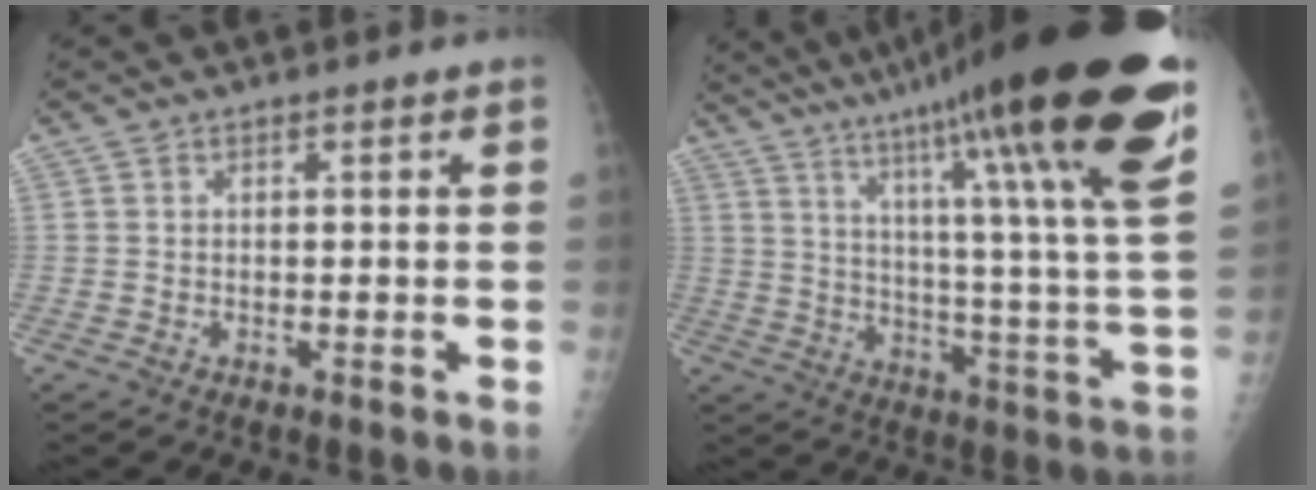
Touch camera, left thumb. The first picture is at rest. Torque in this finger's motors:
{"motor_torque": [1.73, -0.19, 2.10, -0.67, 0.64]}